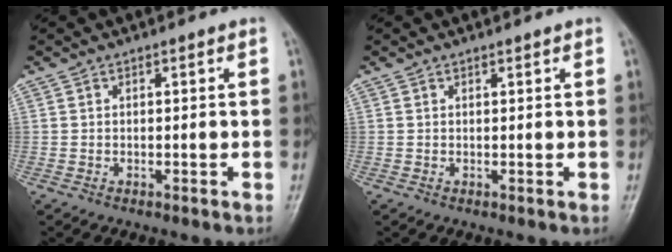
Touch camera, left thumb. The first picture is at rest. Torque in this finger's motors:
{"motor_torque": [-0.18, -0.07, -0.22, -0.15, -0.02]}